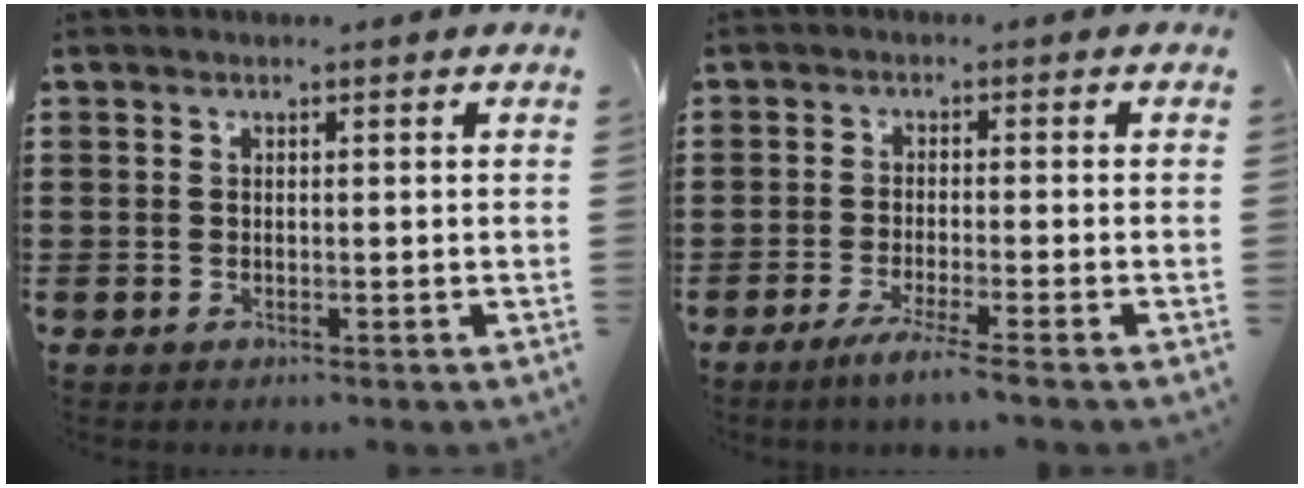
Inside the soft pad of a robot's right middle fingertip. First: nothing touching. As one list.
[{"total": 3.5, "force": [-2.6, -0.5, 2.4], "torque": [-0.046, -0.012, -0.045]}]